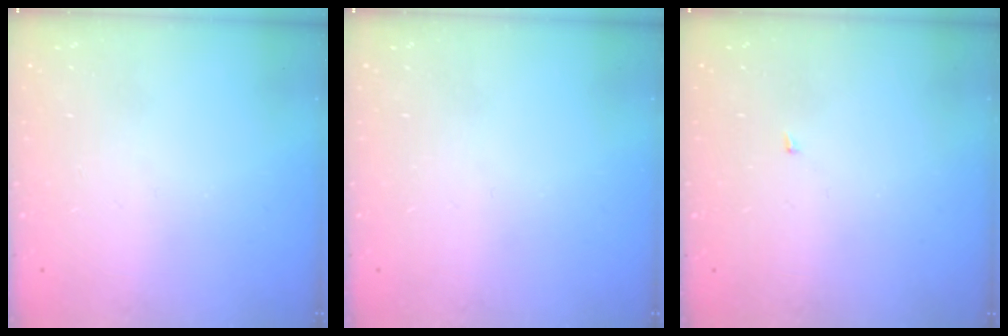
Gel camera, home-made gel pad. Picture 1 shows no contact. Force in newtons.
{"total": 0.0}
{"total": 1.4, "press": 1.3, "slide": 0.1}